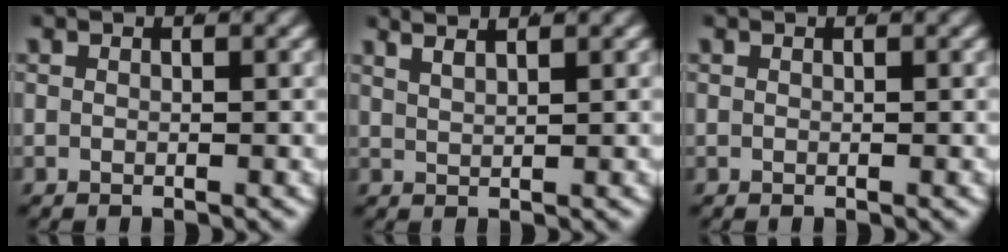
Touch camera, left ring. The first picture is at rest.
{"total": 3.1, "force": [2.6, 0.6, 1.4], "torque": [-0.017, 0.009, 0.045]}
{"total": 0.0}